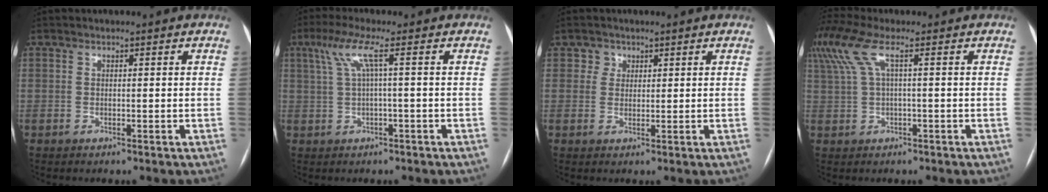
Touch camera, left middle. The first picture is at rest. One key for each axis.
{"total": 4.5, "fx": 1.2, "fy": -0.6, "fz": 4.3, "tx": -0.096, "ty": 0.023, "tz": 0.033}
{"total": 1.9, "fx": 1.0, "fy": 1.7, "fz": -0.2, "tx": 0.014, "ty": 0.001, "tz": 0.009}
{"total": 6.3, "fx": 2.3, "fy": 0.3, "fz": 5.8, "tx": -0.146, "ty": 0.038, "tz": 0.055}